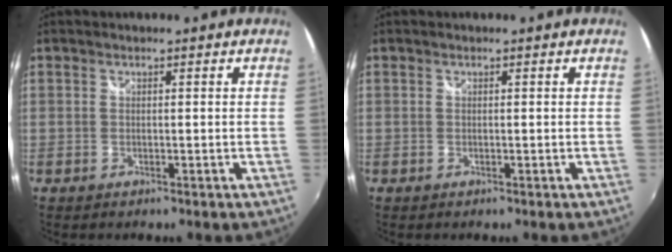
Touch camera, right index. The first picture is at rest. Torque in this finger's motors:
{"motor_torque": [-0.03, 0.02, 0.00, 0.00]}